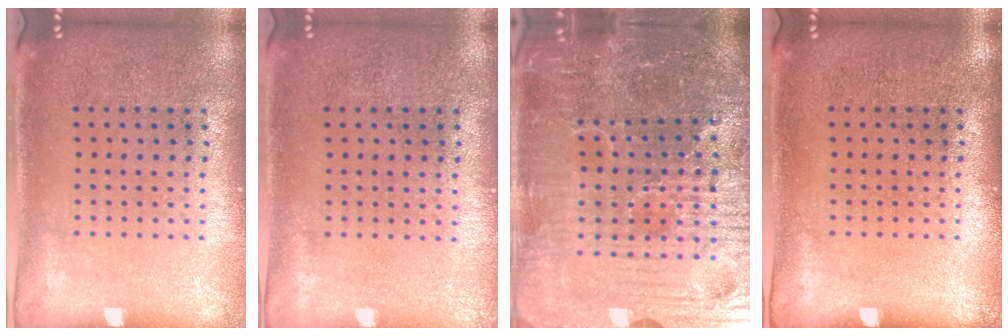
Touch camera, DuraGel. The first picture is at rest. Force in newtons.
{"total": 0.0}
{"total": 6.0, "press": 5.6, "slide": 2.0}
{"total": 0.0}